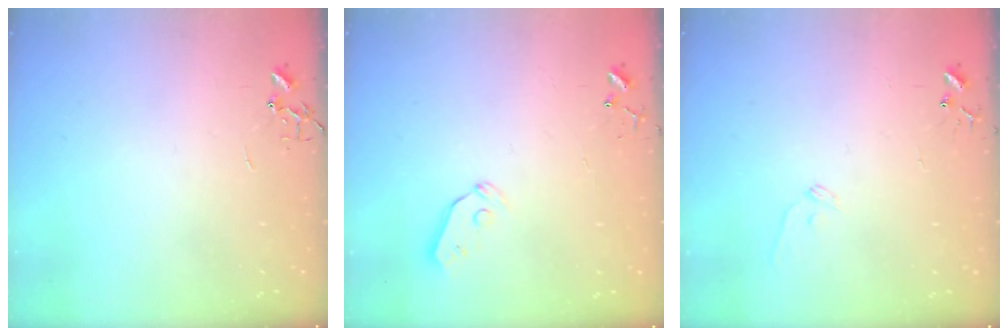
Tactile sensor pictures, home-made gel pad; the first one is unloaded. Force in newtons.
{"total": 4.9, "press": 4.8, "slide": 0.8}
{"total": 6.6, "press": 6.6, "slide": 0.6}